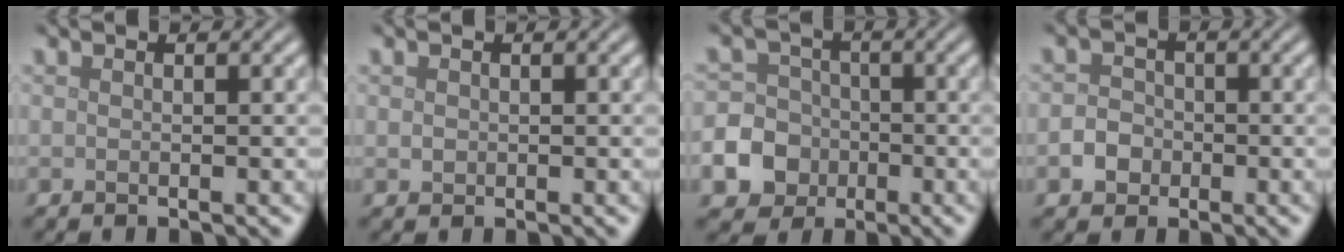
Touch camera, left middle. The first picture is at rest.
{"total": 0.6, "force": [0.1, 0.6, 0.2], "torque": [-0.001, -0.002, 0.002]}
{"total": 11.2, "force": [-4.3, 10.0, 2.5], "torque": [-0.075, -0.032, -0.095]}
{"total": 2.3, "force": [-0.8, 1.9, 0.9], "torque": [-0.005, 0.001, -0.022]}